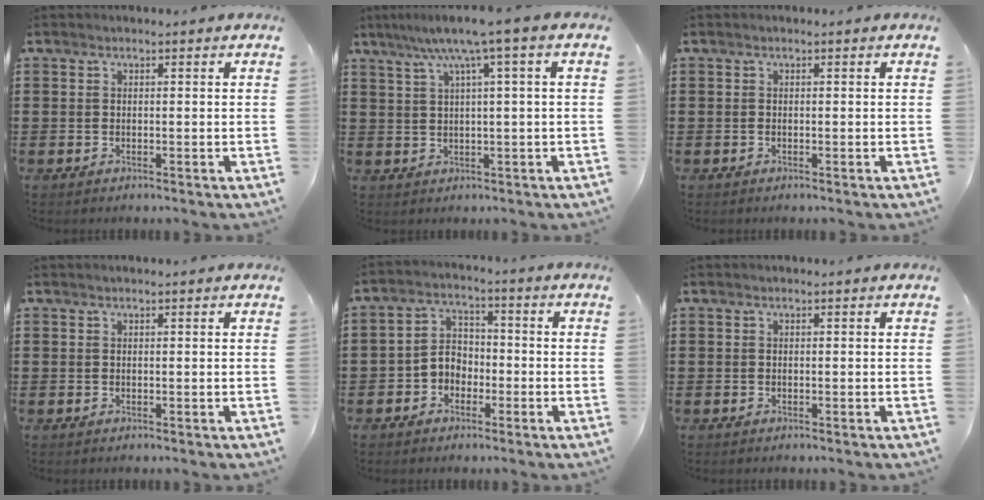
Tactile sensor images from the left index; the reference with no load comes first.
{"total": 5.7, "force": [2.1, -0.4, 5.3], "torque": [-0.109, -0.001, 0.030]}
{"total": 0.0}
{"total": 0.0}
{"total": 4.1, "force": [-2.4, 3.0, 1.2], "torque": [-0.032, 0.010, -0.053]}
{"total": 0.0}